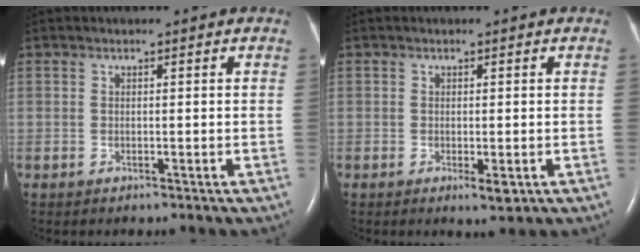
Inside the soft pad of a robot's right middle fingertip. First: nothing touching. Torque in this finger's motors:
{"motor_torque": [0.37, -0.25, -0.01, 0.00]}